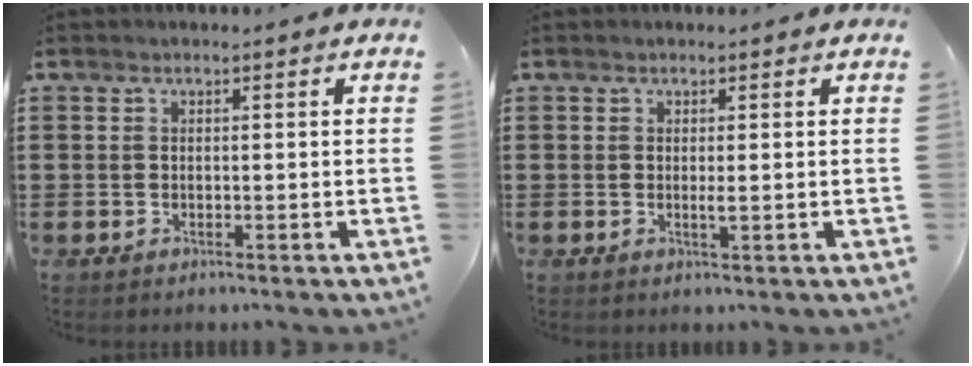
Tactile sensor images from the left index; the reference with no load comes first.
{"total": 1.2, "force": [0.1, 0.1, 1.2], "torque": [-0.023, -0.004, 0.001]}